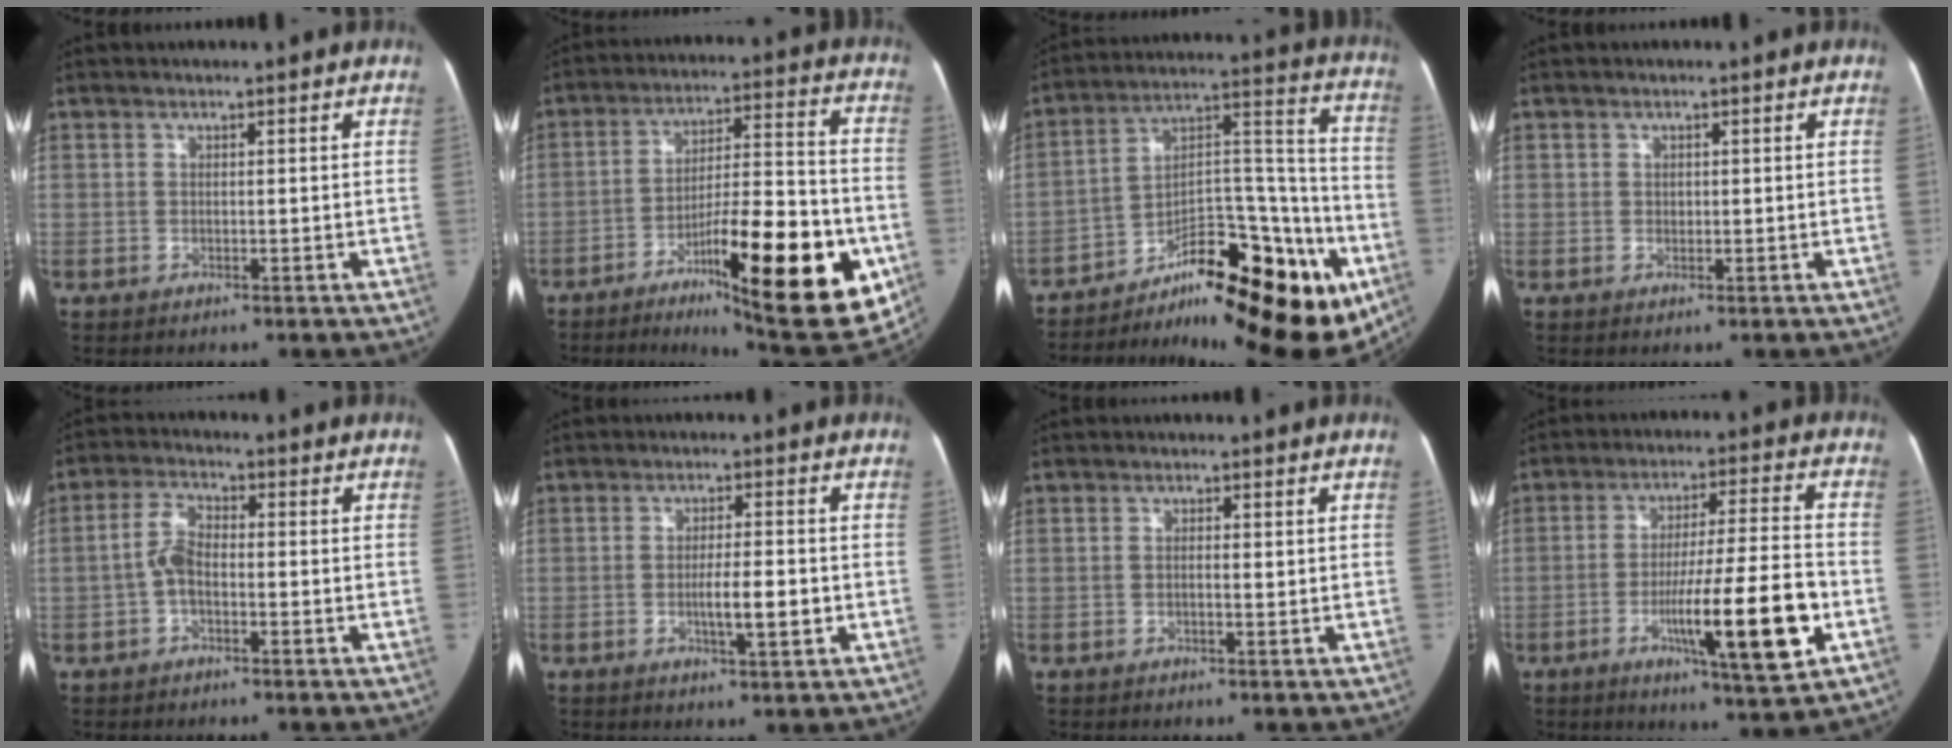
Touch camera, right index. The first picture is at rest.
{"total": 23.5, "force": [-9.3, 3.8, 21.2], "torque": [-0.264, -0.007, -0.130]}
{"total": 23.3, "force": [-13.6, 7.5, 17.4], "torque": [-0.201, 0.044, -0.201]}
{"total": 0.8, "force": [0.1, 0.8, 0.2], "torque": [0.002, 0.003, 0.001]}
{"total": 4.5, "force": [-1.0, 2.1, 3.9], "torque": [-0.082, 0.016, -0.023]}
{"total": 5.2, "force": [-1.2, 0.7, 5.0], "torque": [-0.086, -0.003, -0.018]}
{"total": 0.9, "force": [-0.1, 0.3, 0.8], "torque": [-0.014, 0.005, -0.003]}
{"total": 15.2, "force": [-5.0, 0.6, 14.3], "torque": [-0.233, -0.013, -0.078]}